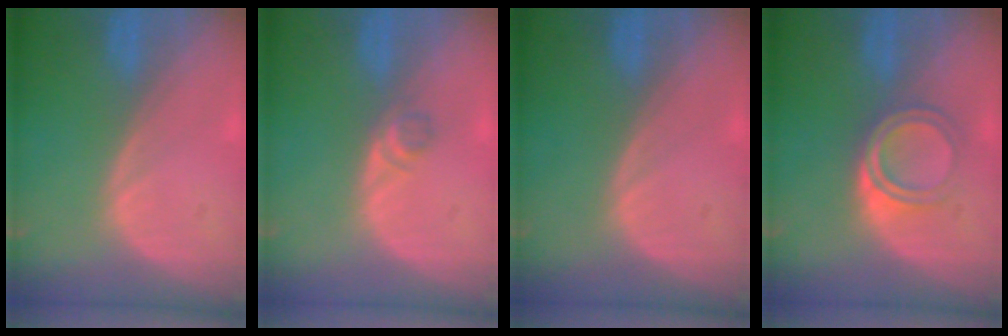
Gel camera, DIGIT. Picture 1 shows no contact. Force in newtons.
{"total": 1.8, "press": 1.5, "slide": 0.9}
{"total": 0.0}
{"total": 4.4, "press": 4.4, "slide": 0.2}